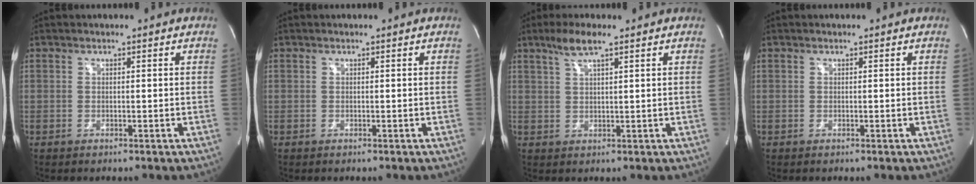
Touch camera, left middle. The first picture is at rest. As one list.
[{"total": 0.0}, {"total": 4.0, "force": [2.7, 0.2, 3.0], "torque": [-0.068, 0.006, 0.055]}, {"total": 0.0}]